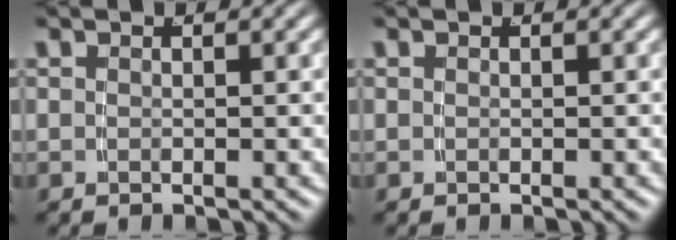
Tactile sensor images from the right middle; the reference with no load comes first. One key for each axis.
{"total": 0.0}